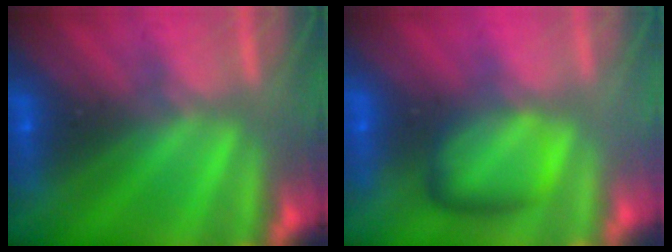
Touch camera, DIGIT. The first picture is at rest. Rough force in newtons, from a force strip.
{"total": 2.4}